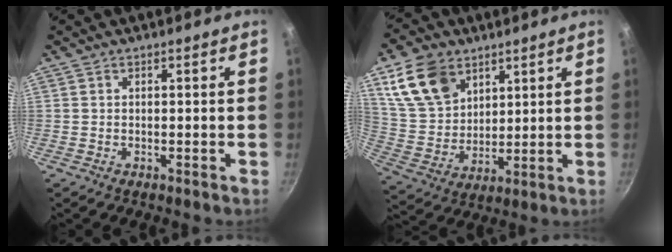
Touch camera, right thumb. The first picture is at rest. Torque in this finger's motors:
{"motor_torque": [-0.23, 2.51, 0.72, 1.06, 0.14]}